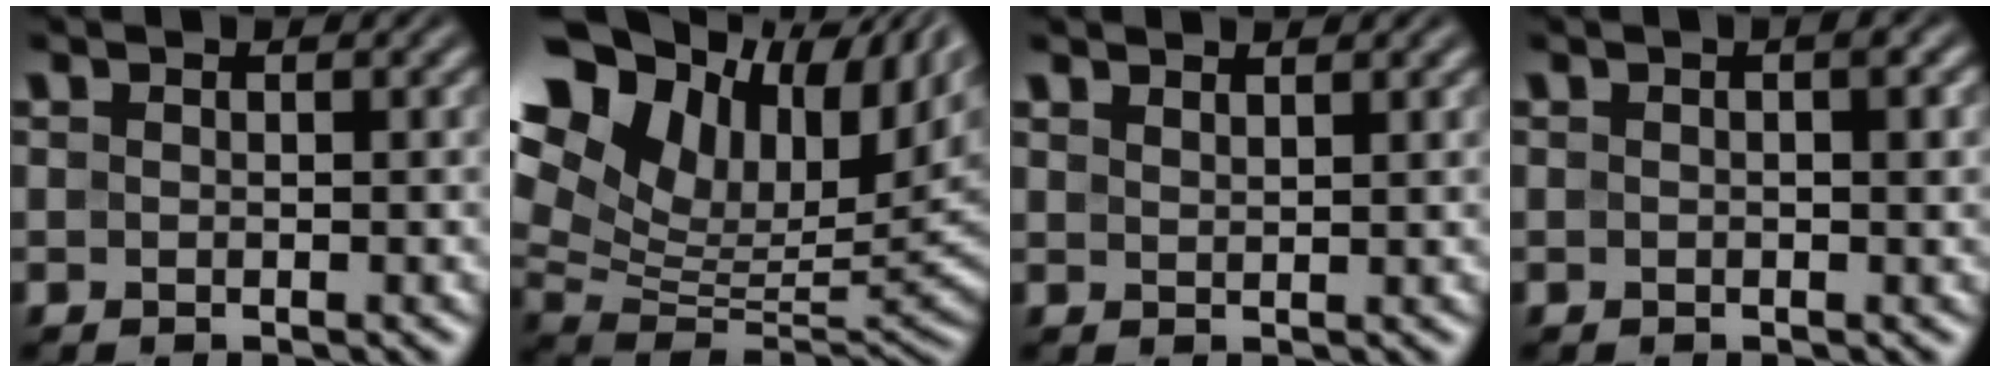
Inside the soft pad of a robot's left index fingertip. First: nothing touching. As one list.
[{"total": 19.4, "force": [7.2, 12.4, 13.1], "torque": [-0.261, 0.035, 0.152]}, {"total": 1.5, "force": [1.3, 0.3, 0.5], "torque": [-0.001, 0.004, 0.014]}, {"total": 1.7, "force": [0.3, 0.2, 1.7], "torque": [-0.023, 0.004, 0.003]}]